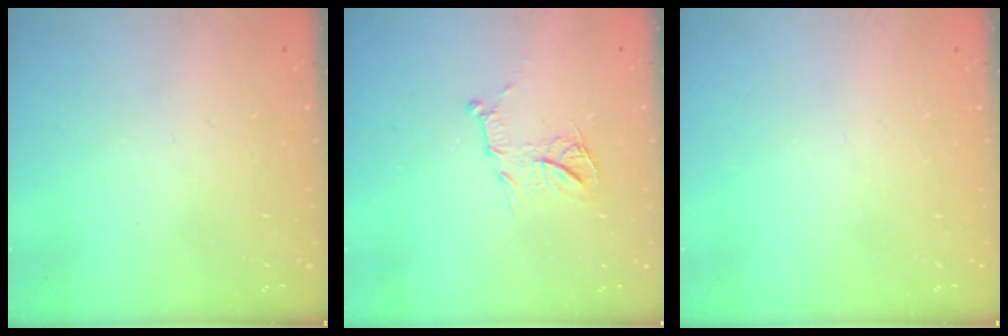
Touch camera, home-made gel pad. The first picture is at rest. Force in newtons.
{"total": 11.0, "press": 10.9, "slide": 0.4}
{"total": 0.0}